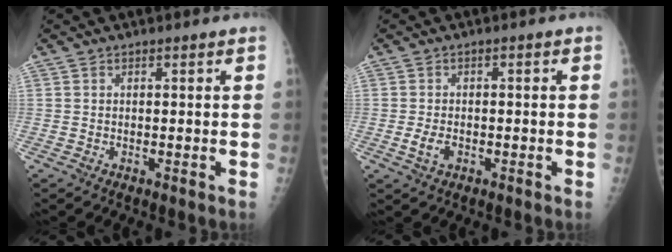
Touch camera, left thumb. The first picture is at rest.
{"total": 2.9, "force": [-1.2, 1.8, 1.9], "torque": [-0.038, 0.005, -0.018]}